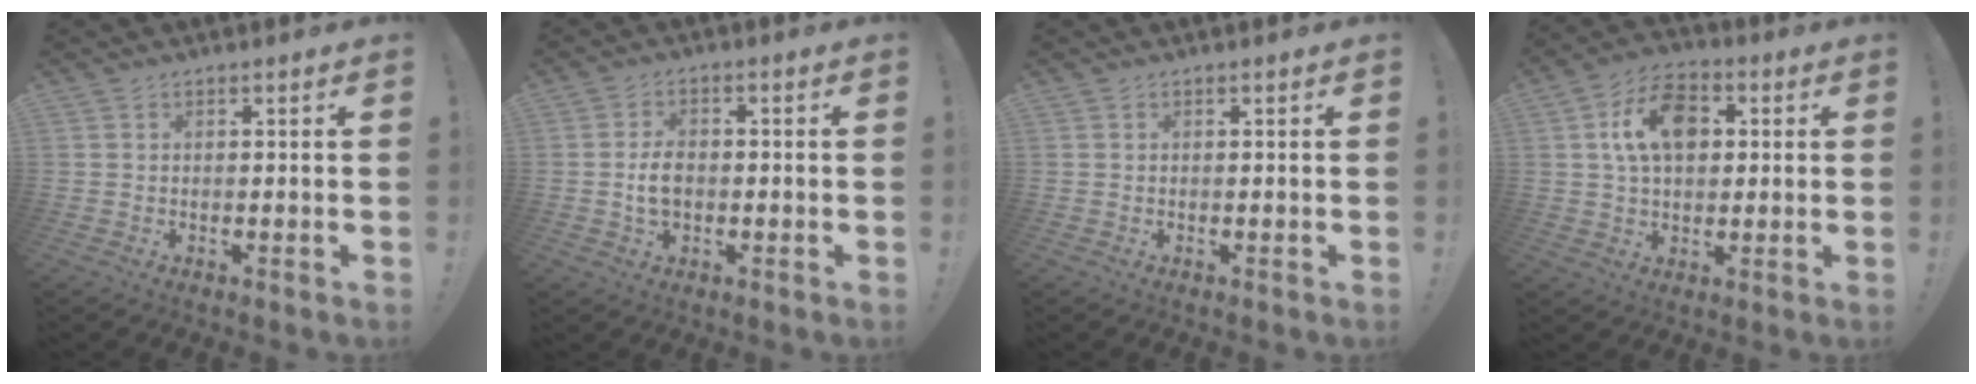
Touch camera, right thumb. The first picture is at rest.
{"total": 5.5, "force": [-0.8, 3.7, 4.0], "torque": [-0.067, 0.003, -0.017]}
{"total": 0.0}
{"total": 13.3, "force": [3.5, 8.9, 9.2], "torque": [-0.144, 0.009, 0.068]}